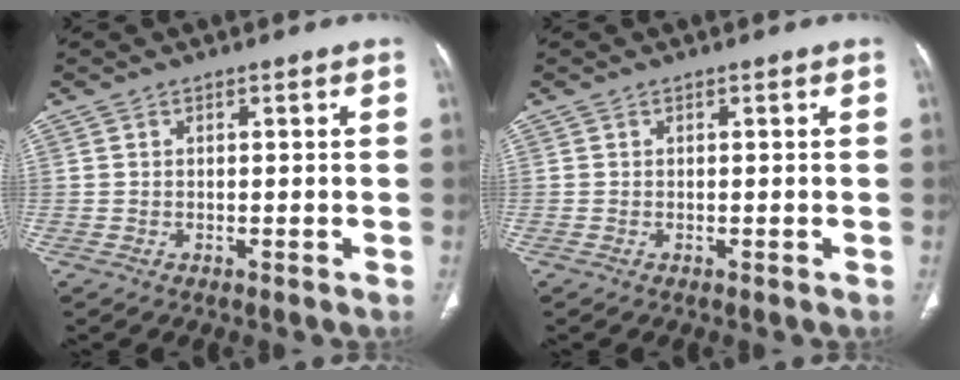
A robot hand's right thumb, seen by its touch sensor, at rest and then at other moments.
{"total": 0.0}